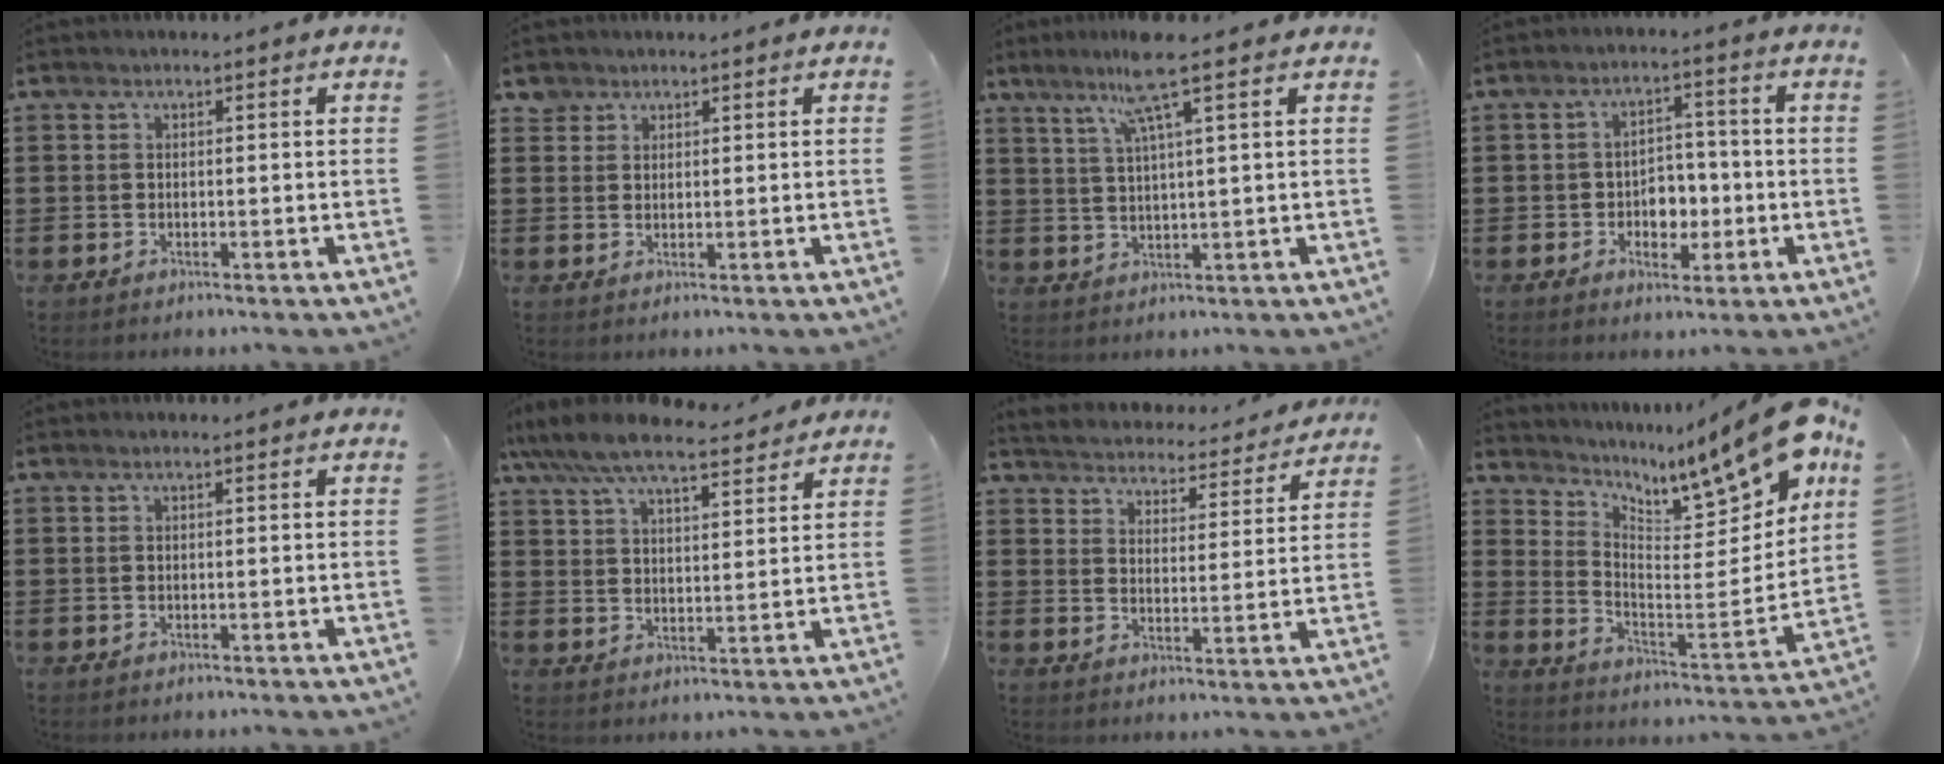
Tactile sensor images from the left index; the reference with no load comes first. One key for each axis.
{"total": 2.0, "fx": 1.6, "fy": 1.2, "fz": 0.1, "tx": -0.008, "ty": 0.005, "tz": 0.032}
{"total": 7.6, "fx": 4.5, "fy": -0.2, "fz": 6.2, "tx": -0.132, "ty": 0.003, "tz": 0.076}
{"total": 4.4, "fx": -1.2, "fy": 3.5, "fz": 2.5, "tx": -0.041, "ty": 0.002, "tz": -0.029}
{"total": 0.6, "fx": 0.1, "fy": 0.0, "fz": 0.6, "tx": -0.009, "ty": -0.003, "tz": 0.002}
{"total": 8.2, "fx": 7.2, "fy": 1.8, "fz": 3.4, "tx": -0.094, "ty": -0.027, "tz": 0.129}
{"total": 4.3, "fx": 4.3, "fy": -0.1, "fz": -0.3, "tx": -0.022, "ty": -0.039, "tz": 0.069}
{"total": 11.1, "fx": 8.8, "fy": 2.5, "fz": 6.3, "tx": -0.099, "ty": -0.083, "tz": 0.139}